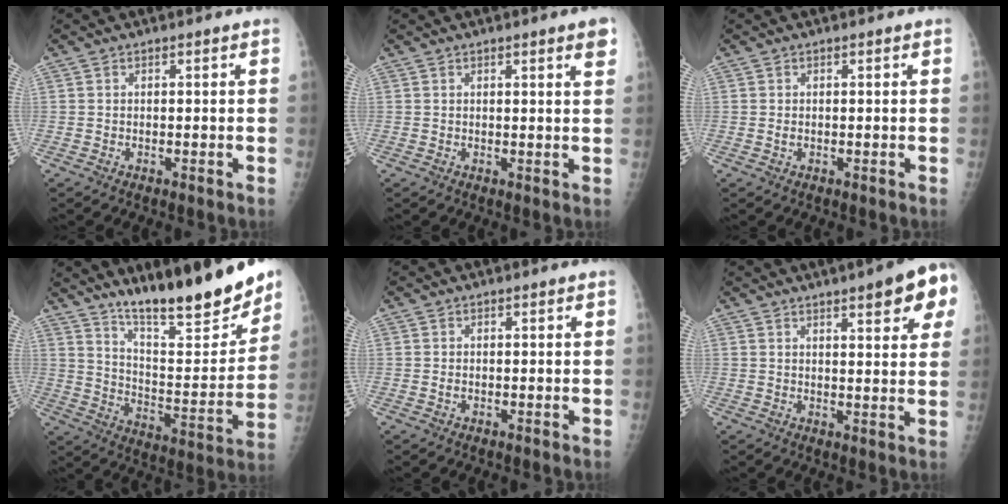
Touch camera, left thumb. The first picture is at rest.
{"total": 3.2, "force": [1.8, 0.3, 2.6], "torque": [-0.031, -0.008, 0.021]}
{"total": 0.8, "force": [0.1, 0.4, 0.7], "torque": [-0.011, 0.003, 0.005]}
{"total": 21.5, "force": [16.4, 4.5, 13.2], "torque": [-0.166, -0.101, 0.265]}
{"total": 0.8, "force": [0.1, 0.4, 0.6], "torque": [-0.010, 0.004, 0.004]}
{"total": 10.9, "force": [5.6, 2.7, 8.9], "torque": [-0.087, -0.015, 0.066]}